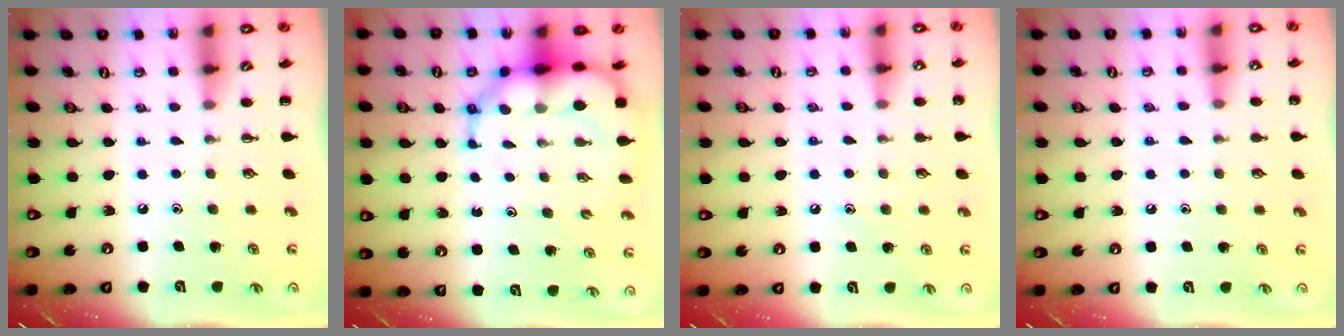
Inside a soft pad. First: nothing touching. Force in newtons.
{"total": 9.7, "press": 9.3, "slide": 2.7}
{"total": 7.0, "press": 6.7, "slide": 1.9}
{"total": 6.2, "press": 5.8, "slide": 2.1}